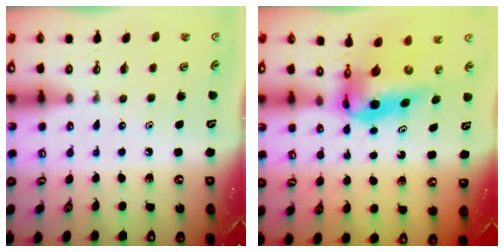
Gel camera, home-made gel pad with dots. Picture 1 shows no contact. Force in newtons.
{"total": 7.8, "press": 7.1, "slide": 3.3}